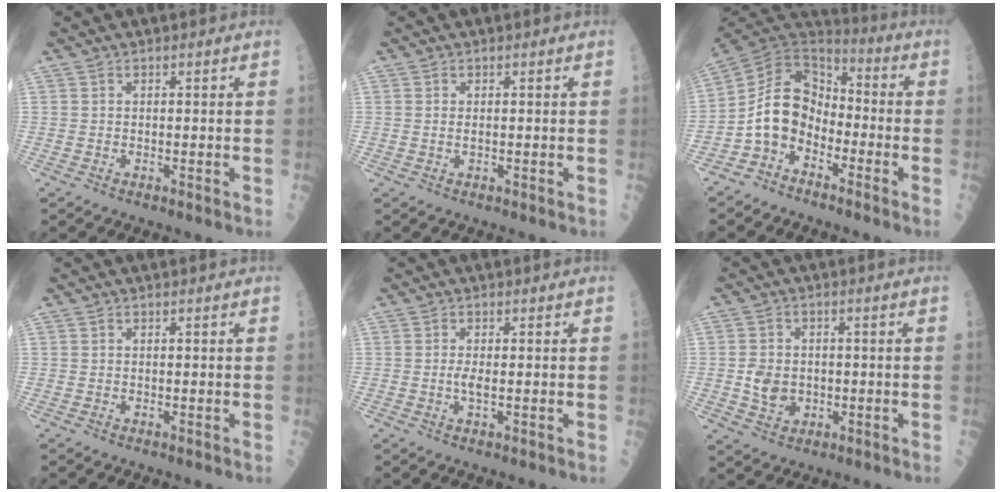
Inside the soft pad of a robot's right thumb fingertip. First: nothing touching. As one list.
[{"total": 0.6, "force": [0.1, 0.2, 0.6], "torque": [-0.010, -0.001, 0.003]}, {"total": 12.6, "force": [-4.7, 9.1, 7.4], "torque": [-0.112, 0.071, -0.098]}, {"total": 0.0}, {"total": 2.0, "force": [-0.1, 0.5, 1.9], "torque": [-0.041, -0.002, -0.003]}, {"total": 5.5, "force": [-0.5, 4.5, 3.2], "torque": [-0.037, 0.001, -0.004]}]